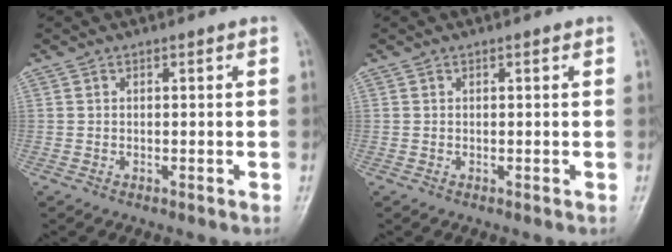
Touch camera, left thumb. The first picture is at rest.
{"total": 0.0}